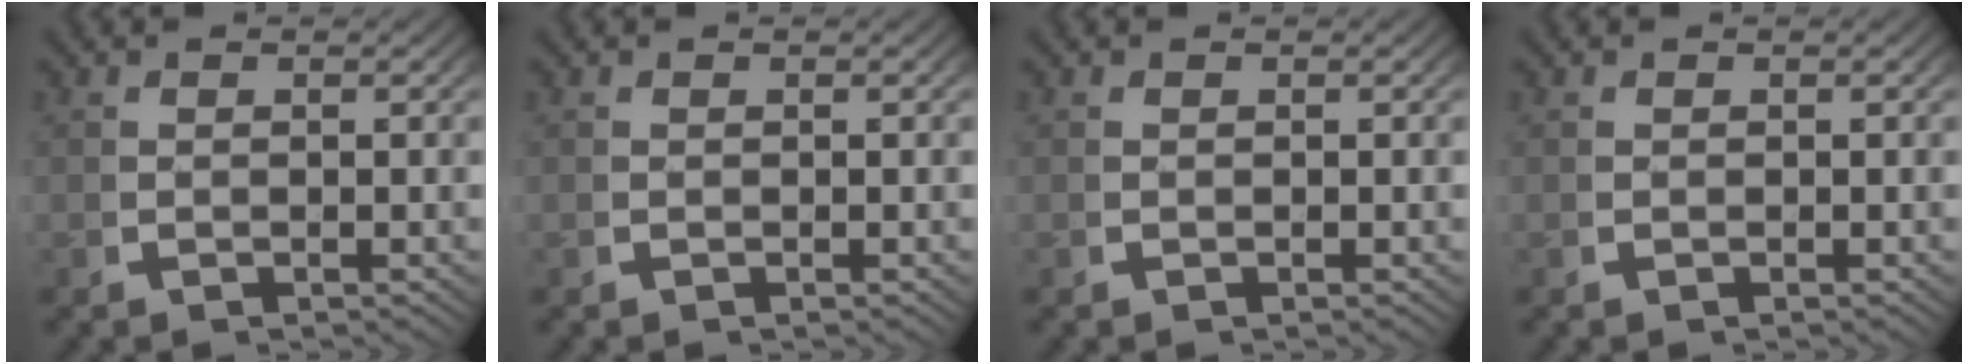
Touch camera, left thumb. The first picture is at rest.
{"total": 0.0}
{"total": 0.0}
{"total": 0.0}